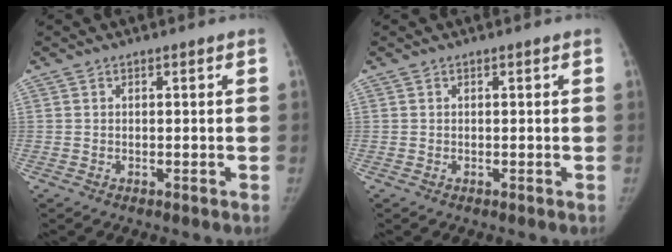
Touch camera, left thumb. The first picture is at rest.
{"total": 0.0}